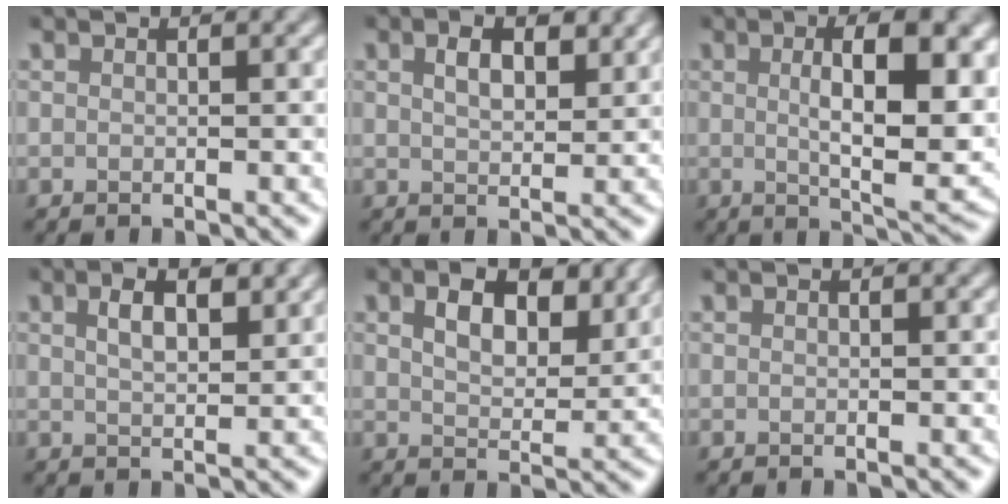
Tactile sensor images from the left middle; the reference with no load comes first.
{"total": 3.4, "force": [1.6, 1.6, 2.5], "torque": [-0.047, 0.004, 0.030]}
{"total": 10.8, "force": [1.5, 3.6, 10.1], "torque": [-0.132, -0.005, 0.027]}
{"total": 3.4, "force": [1.7, 1.3, 2.6], "torque": [-0.050, 0.006, 0.031]}
{"total": 5.6, "force": [2.7, 3.1, 3.8], "torque": [-0.070, 0.000, 0.040]}
{"total": 0.0}